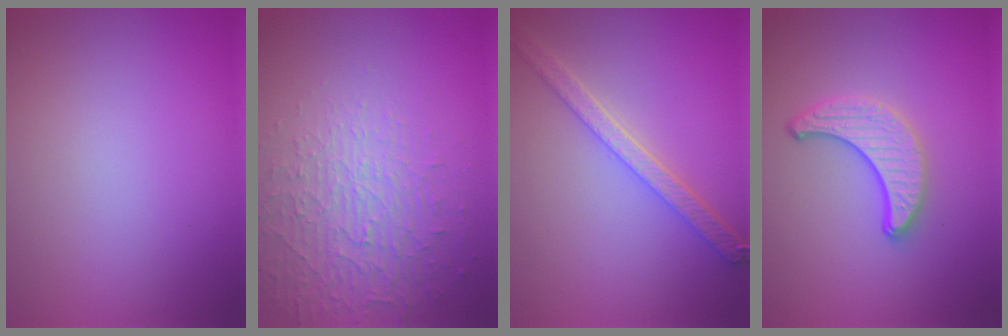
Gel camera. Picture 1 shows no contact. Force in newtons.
{"total": 4.8, "press": 3.1, "slide": 3.6}
{"total": 4.1, "press": 3.3, "slide": 2.4}
{"total": 3.6, "press": 3.1, "slide": 1.8}